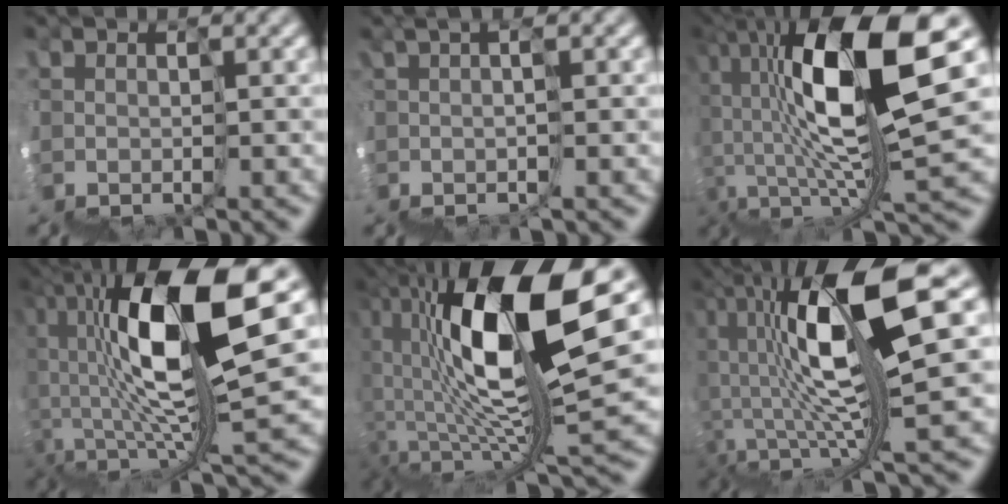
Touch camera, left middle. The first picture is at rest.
{"total": 1.9, "force": [0.8, -1.7, 0.0], "torque": [0.008, 0.013, 0.024]}
{"total": 9.1, "force": [3.7, -0.1, 8.2], "torque": [-0.153, 0.042, 0.065]}
{"total": 8.5, "force": [2.8, -0.4, 8.0], "torque": [-0.153, 0.044, 0.053]}
{"total": 9.5, "force": [3.2, 0.0, 8.9], "torque": [-0.156, 0.047, 0.056]}
{"total": 8.1, "force": [2.2, -1.5, 7.7], "torque": [-0.123, 0.051, 0.043]}